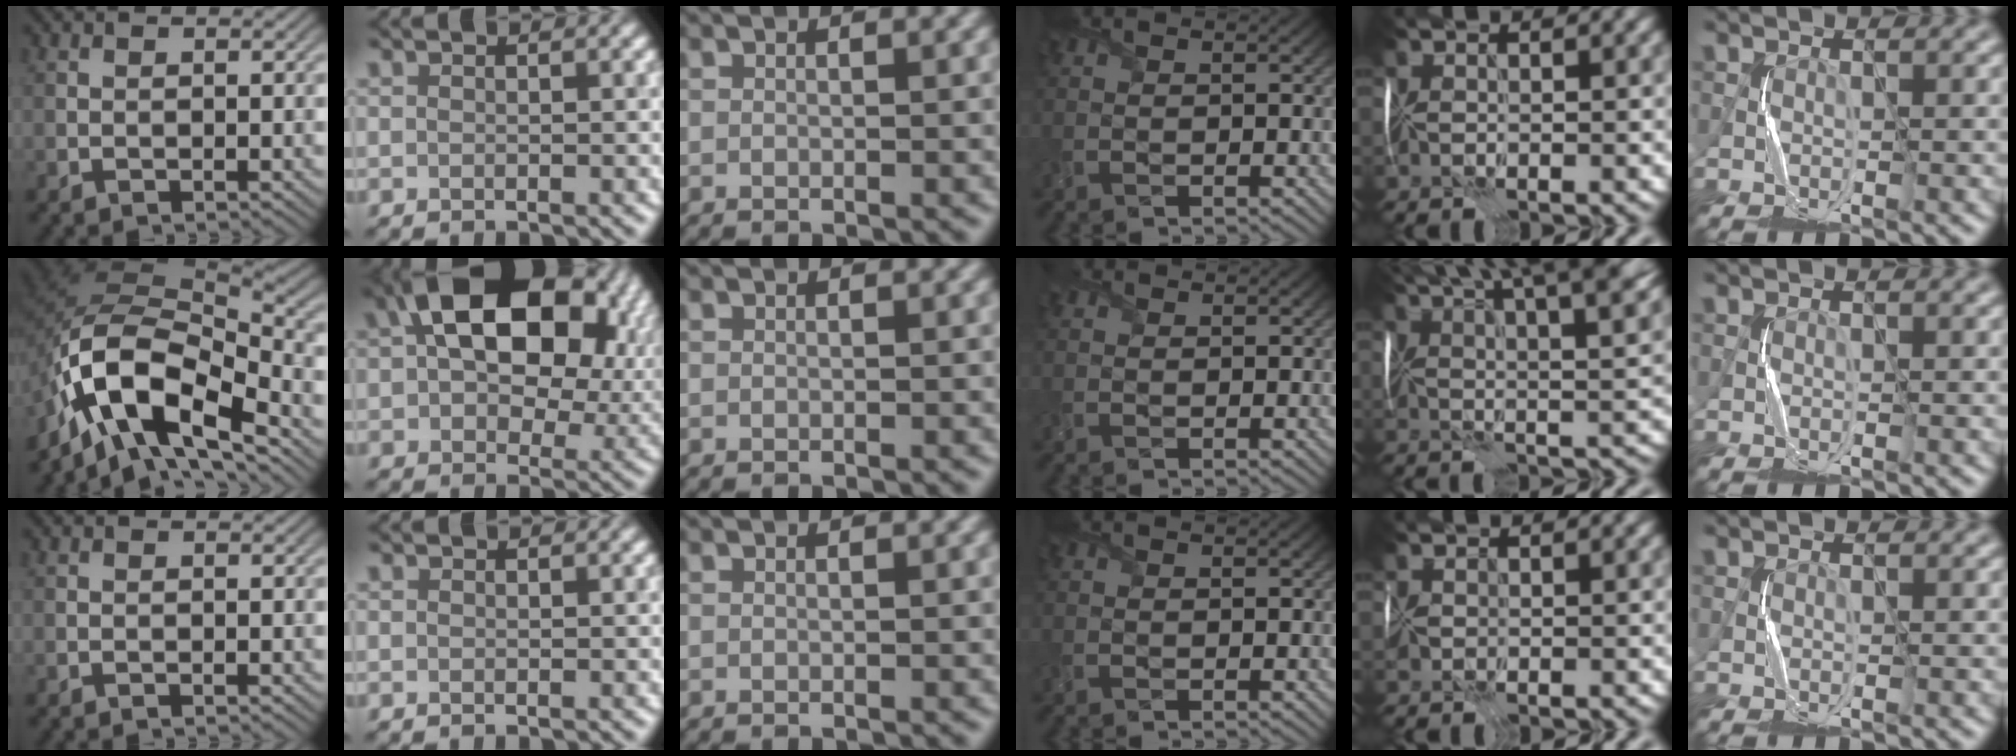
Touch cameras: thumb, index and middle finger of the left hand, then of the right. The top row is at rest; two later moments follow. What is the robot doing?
{"motion": "fold", "object": "plastic wrap"}